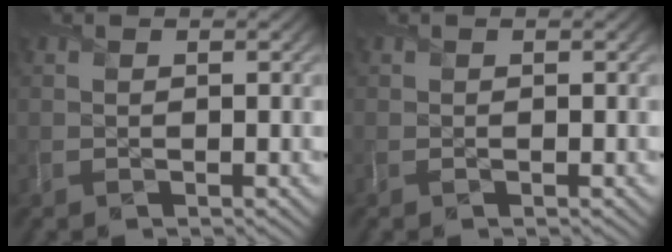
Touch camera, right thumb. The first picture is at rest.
{"total": 0.0}